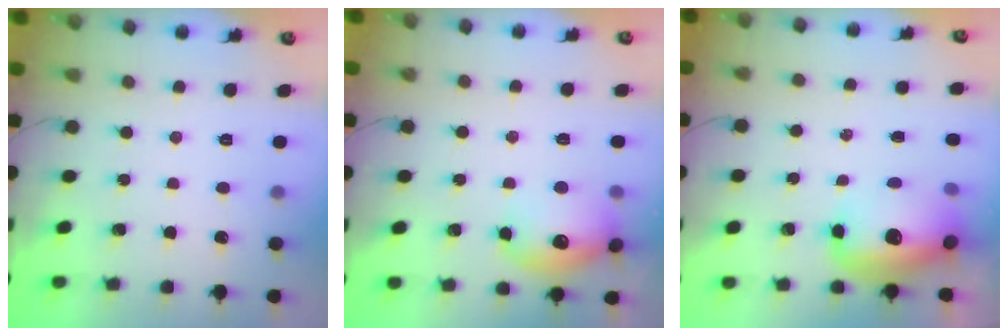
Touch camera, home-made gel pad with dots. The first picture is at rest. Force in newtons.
{"total": 15.8, "press": 15.8, "slide": 1.5}
{"total": 13.9, "press": 13.5, "slide": 3.5}